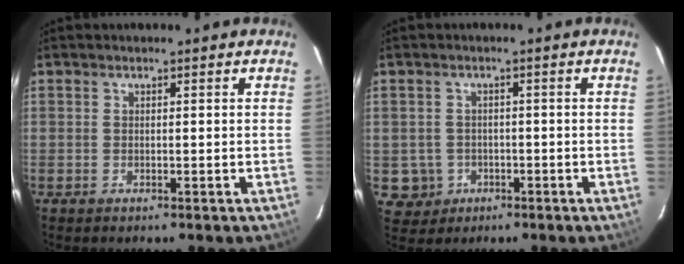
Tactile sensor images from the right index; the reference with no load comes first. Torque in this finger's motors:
{"motor_torque": [-0.34, 0.15, -0.99, -0.21]}